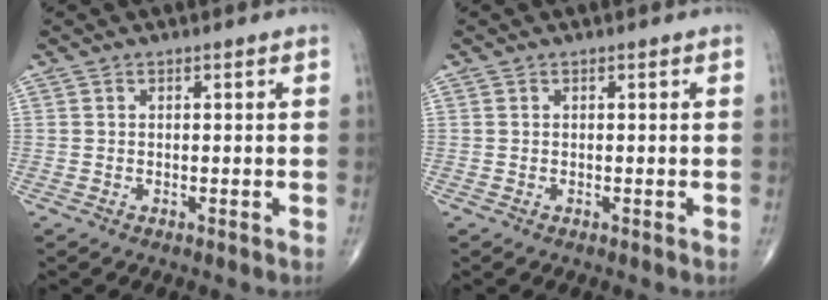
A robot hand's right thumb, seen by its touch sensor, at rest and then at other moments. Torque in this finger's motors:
{"motor_torque": [0.05, 0.13, -0.13, -0.14, 0.02]}